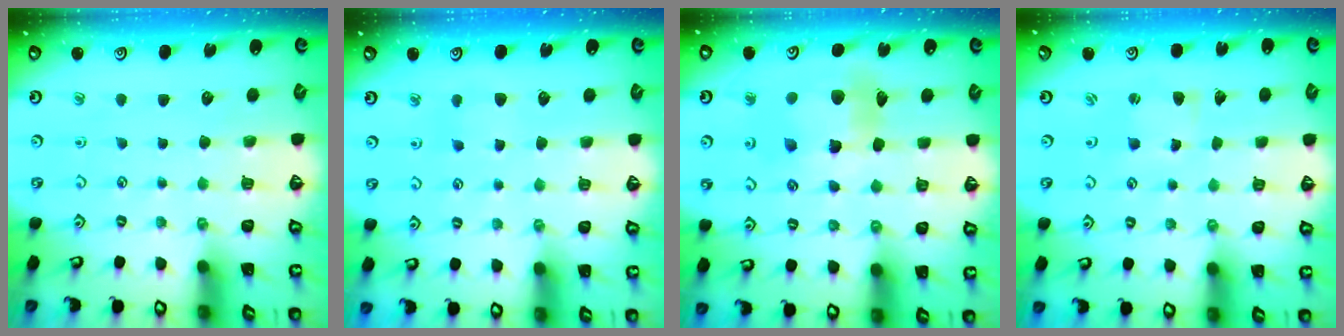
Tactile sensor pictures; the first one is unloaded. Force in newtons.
{"total": 4.4, "press": 4.3, "slide": 0.7}
{"total": 11.2, "press": 11.2, "slide": 1.4}
{"total": 2.3, "press": 2.2, "slide": 0.3}